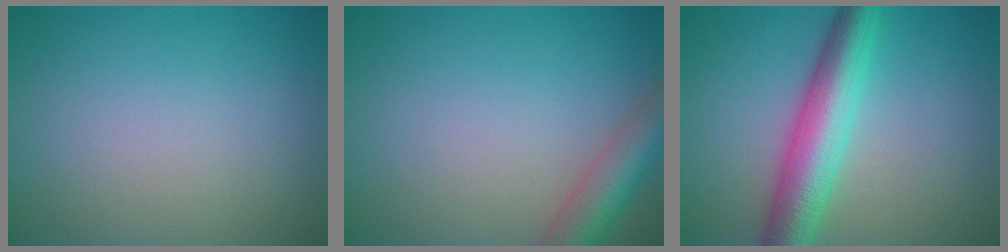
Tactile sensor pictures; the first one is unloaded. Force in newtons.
{"total": 4.6, "press": 4.6, "slide": 0.3}
{"total": 6.9, "press": 6.9, "slide": 0.2}